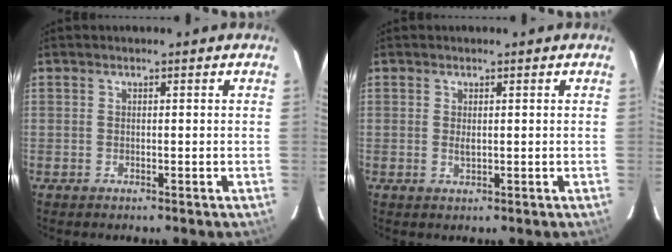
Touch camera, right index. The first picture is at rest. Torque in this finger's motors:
{"motor_torque": [0.26, 0.21, 0.07, 0.00]}